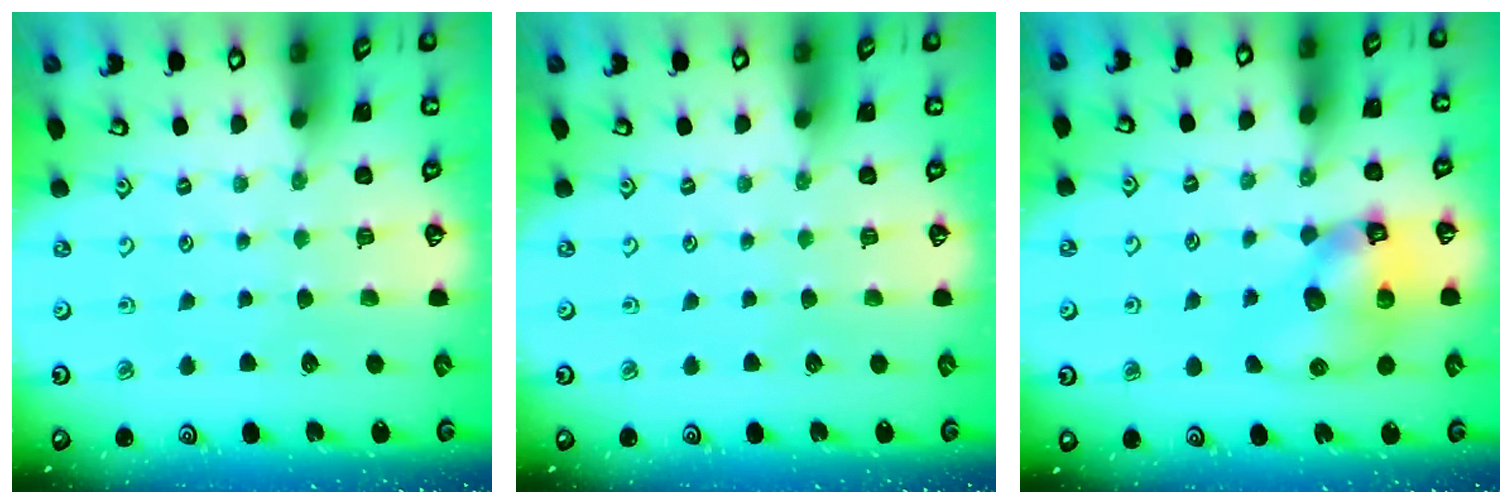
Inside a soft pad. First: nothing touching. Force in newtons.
{"total": 0.0}
{"total": 12.4, "press": 12.2, "slide": 2.1}